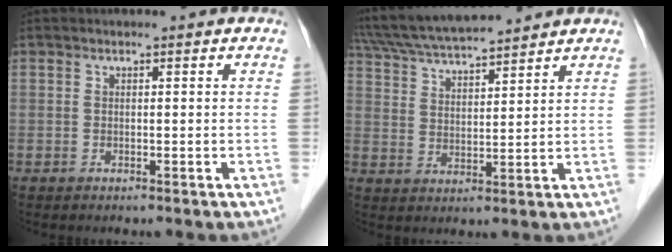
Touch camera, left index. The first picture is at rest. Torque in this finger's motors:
{"motor_torque": [-0.03, -1.01, 0.64, 0.21]}